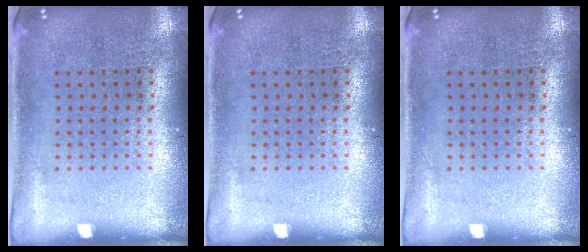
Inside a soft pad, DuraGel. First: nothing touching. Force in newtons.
{"total": 0.0}
{"total": 0.0}